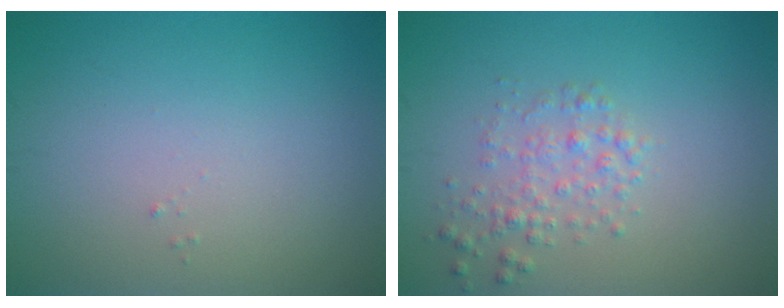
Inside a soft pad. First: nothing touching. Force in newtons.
{"total": 2.1, "press": 2.1, "slide": 0.1}